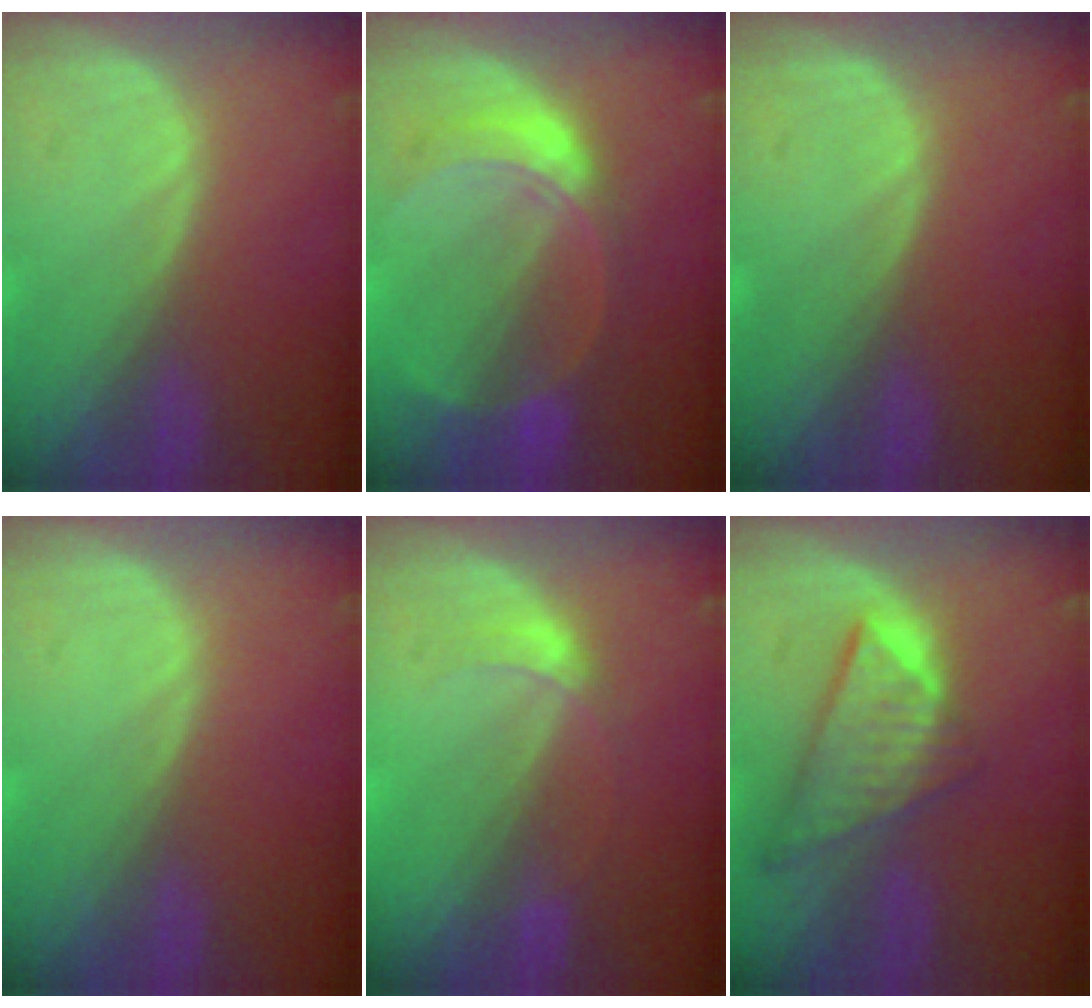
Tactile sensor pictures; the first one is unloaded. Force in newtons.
{"total": 7.6, "press": 6.7, "slide": 3.5}
{"total": 0.0}
{"total": 0.0}
{"total": 2.5, "press": 2.5, "slide": 0.1}
{"total": 8.6, "press": 7.4, "slide": 4.4}